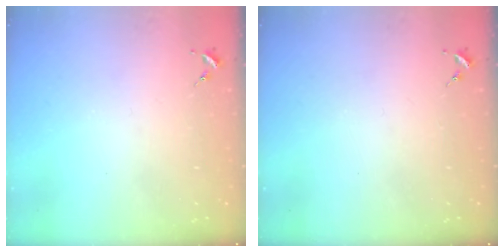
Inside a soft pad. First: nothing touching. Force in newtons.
{"total": 0.0}